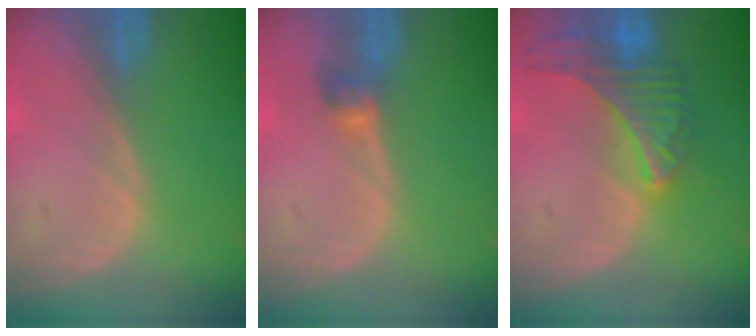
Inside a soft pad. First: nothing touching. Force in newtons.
{"total": 2.7, "press": 2.5, "slide": 0.9}
{"total": 9.2, "press": 8.1, "slide": 4.4}